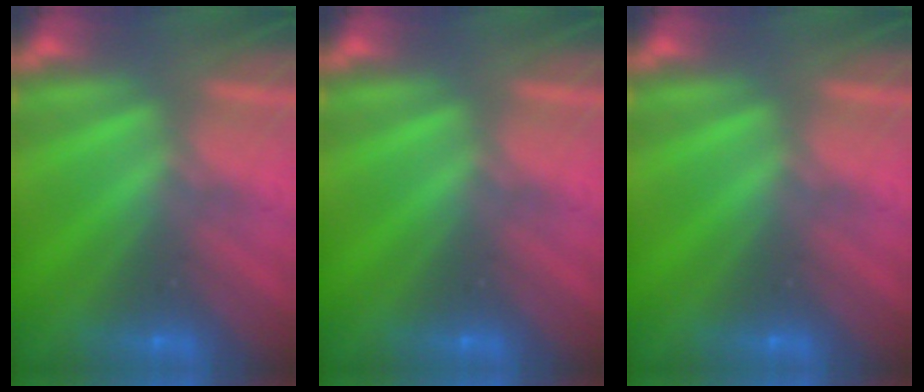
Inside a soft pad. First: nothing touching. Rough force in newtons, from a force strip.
{"total": 0.0}
{"total": 0.0}